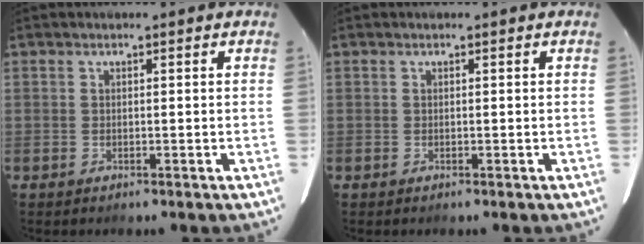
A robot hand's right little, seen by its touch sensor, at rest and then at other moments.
{"total": 0.0}